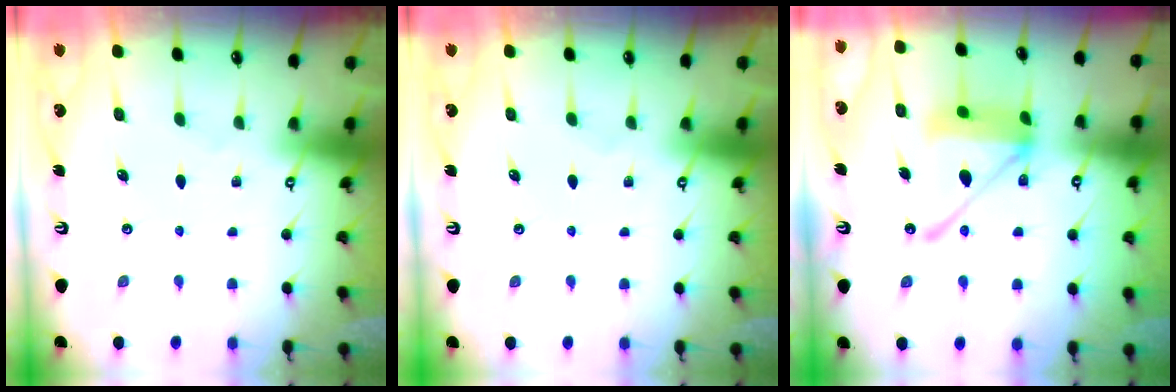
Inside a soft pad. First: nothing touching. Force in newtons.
{"total": 0.0}
{"total": 15.1, "press": 15.0, "slide": 1.8}